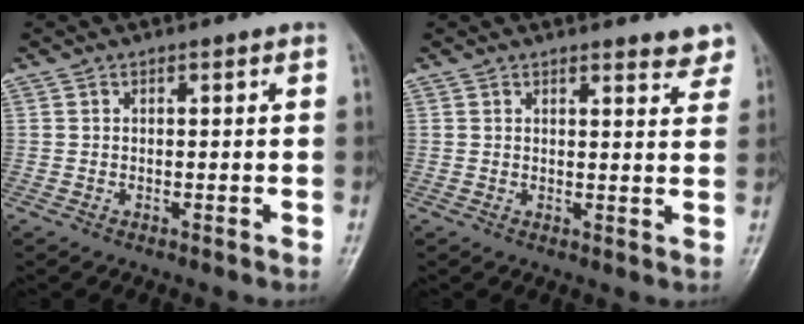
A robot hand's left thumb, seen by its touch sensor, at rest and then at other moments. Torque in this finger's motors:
{"motor_torque": [0.04, 0.05, -0.10, -0.10, 0.02]}